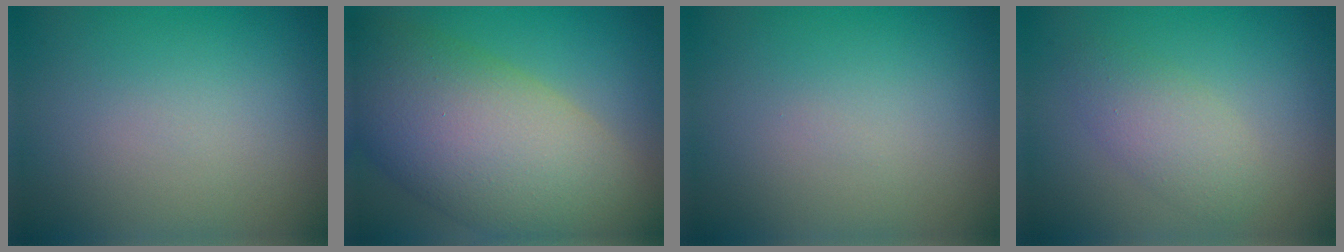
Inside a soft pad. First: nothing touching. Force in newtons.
{"total": 11.9, "press": 11.8, "slide": 0.5}
{"total": 0.0}
{"total": 2.7, "press": 2.7, "slide": 0.0}